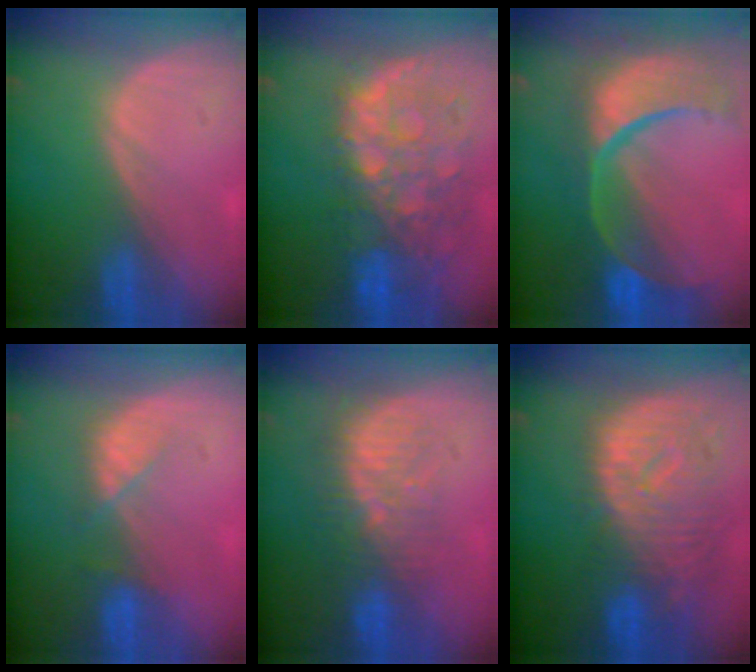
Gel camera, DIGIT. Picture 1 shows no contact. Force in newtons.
{"total": 11.5, "press": 9.7, "slide": 6.2}
{"total": 13.8, "press": 10.9, "slide": 8.4}
{"total": 3.3, "press": 3.2, "slide": 0.7}
{"total": 8.0, "press": 7.5, "slide": 2.5}
{"total": 12.0, "press": 10.4, "slide": 6.0}